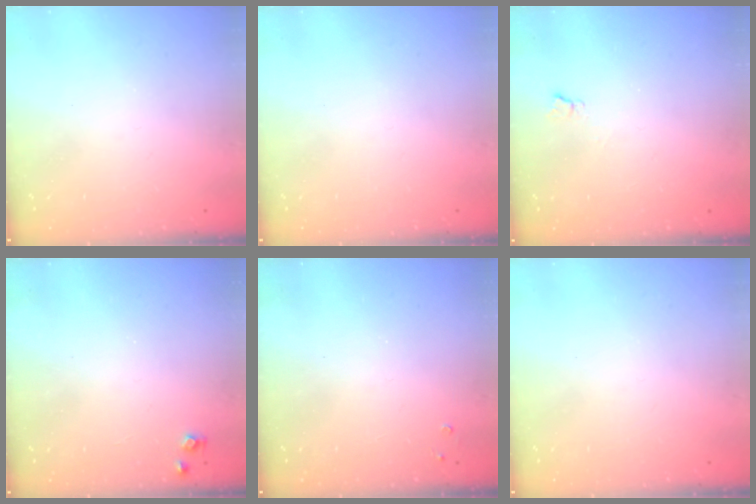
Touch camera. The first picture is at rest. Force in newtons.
{"total": 0.0}
{"total": 2.8, "press": 2.8, "slide": 0.6}
{"total": 4.7, "press": 4.7, "slide": 0.7}
{"total": 1.9, "press": 1.8, "slide": 0.4}
{"total": 0.0}